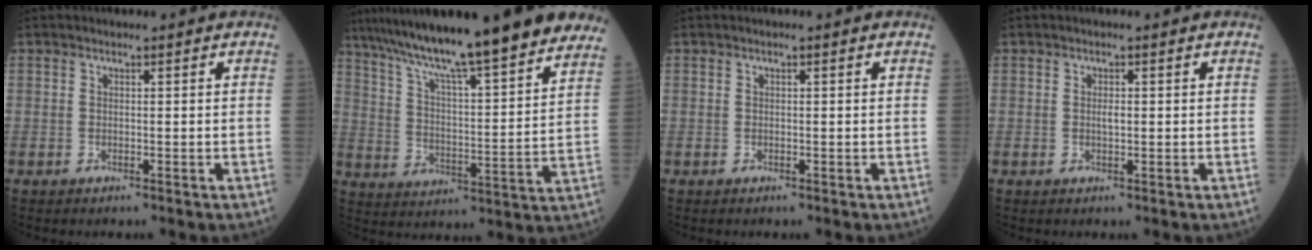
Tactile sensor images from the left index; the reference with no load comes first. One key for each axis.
{"total": 26.4, "fx": 21.8, "fy": 1.6, "fz": 14.8, "tx": -0.238, "ty": -0.006, "tz": 0.309}
{"total": 0.0}
{"total": 1.1, "fx": 0.1, "fy": 0.3, "fz": 1.0, "tx": -0.020, "ty": 0.000, "tz": 0.002}